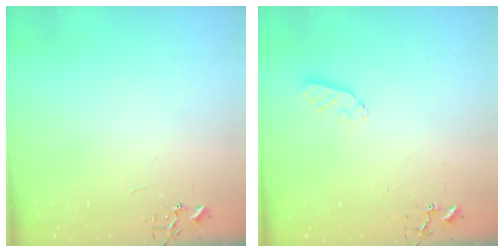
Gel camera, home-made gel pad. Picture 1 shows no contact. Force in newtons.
{"total": 4.9, "press": 4.8, "slide": 0.6}